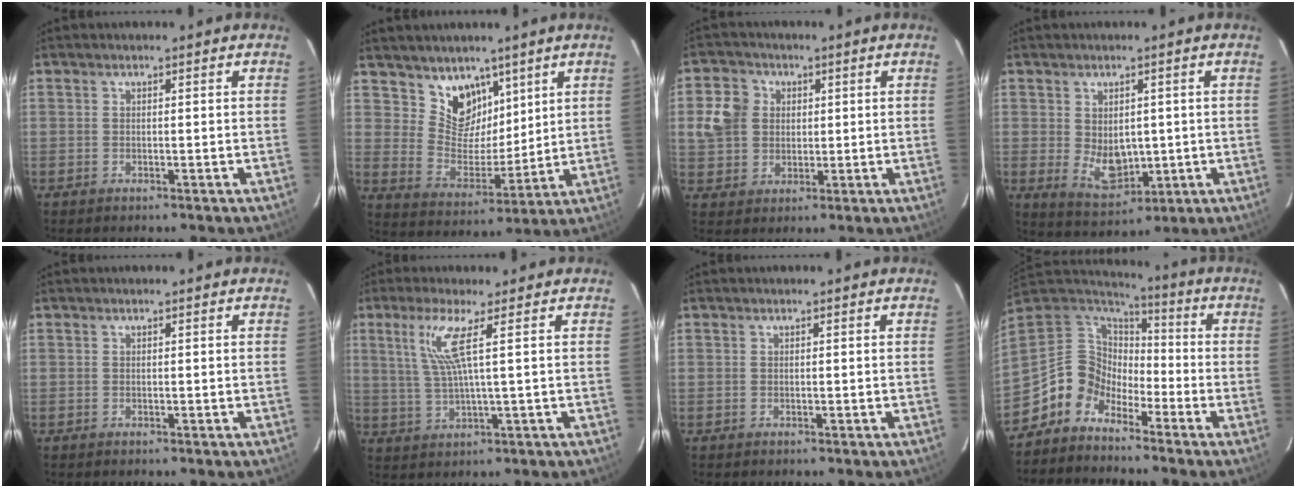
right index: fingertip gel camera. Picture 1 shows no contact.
{"total": 9.8, "force": [6.6, 6.6, 2.9], "torque": [-0.046, -0.005, 0.132]}
{"total": 7.8, "force": [1.6, 7.0, 3.1], "torque": [-0.074, 0.022, 0.029]}
{"total": 6.7, "force": [0.1, 4.7, 4.7], "torque": [-0.083, -0.013, 0.022]}
{"total": 0.0}
{"total": 6.7, "force": [2.5, -0.4, 6.2], "torque": [-0.125, -0.002, 0.058]}
{"total": 0.0}
{"total": 10.3, "force": [-6.5, 7.5, 2.6], "torque": [-0.062, 0.036, -0.140]}